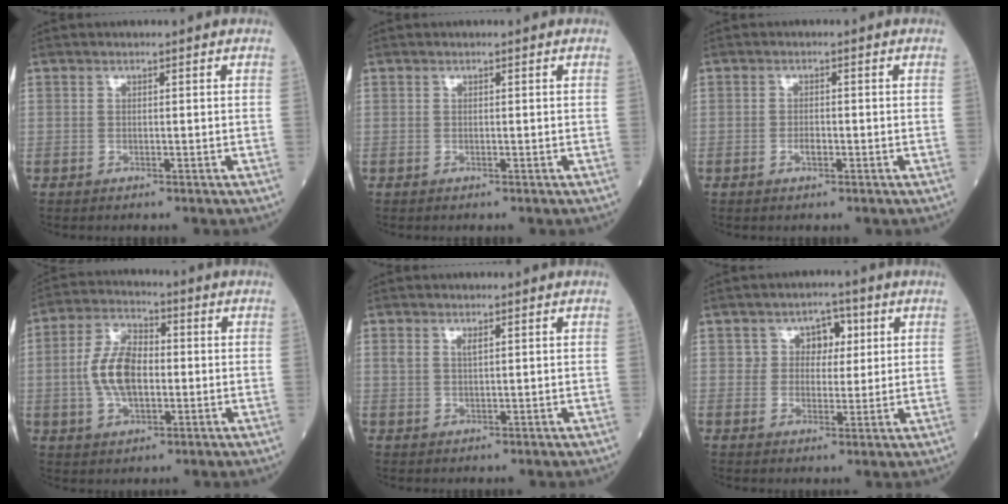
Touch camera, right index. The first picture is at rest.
{"total": 0.0}
{"total": 1.4, "force": [-0.6, 0.5, 1.2], "torque": [-0.020, 0.002, -0.008]}
{"total": 9.3, "force": [-0.6, 4.9, 7.9], "torque": [-0.167, 0.015, -0.011]}
{"total": 1.6, "force": [0.9, 0.6, 1.2], "torque": [-0.028, 0.006, 0.020]}
{"total": 4.7, "force": [1.5, 3.8, 2.5], "torque": [-0.022, 0.009, 0.019]}